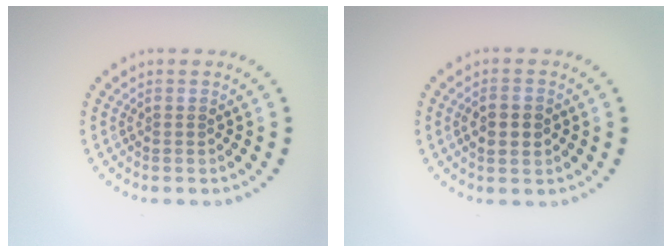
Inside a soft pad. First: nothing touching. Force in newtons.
{"total": 2.4, "press": 2.4, "slide": 0.3}